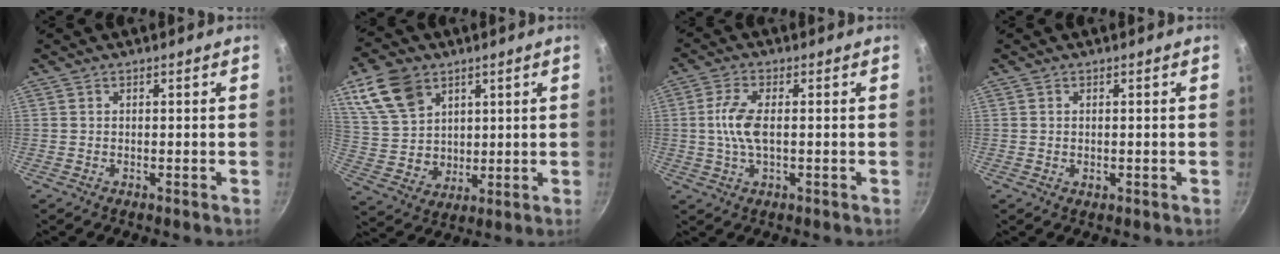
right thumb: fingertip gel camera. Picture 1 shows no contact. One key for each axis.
{"total": 14.1, "fx": 6.5, "fy": 10.5, "fz": 6.8, "tx": -0.103, "ty": -0.020, "tz": 0.141}
{"total": 6.6, "fx": 0.1, "fy": 2.8, "fz": 6.0, "tx": -0.135, "ty": 0.005, "tz": -0.002}
{"total": 0.8, "fx": 0.0, "fy": 0.5, "fz": 0.6, "tx": -0.007, "ty": -0.001, "tz": 0.000}